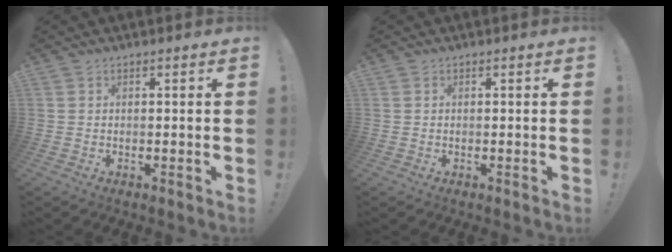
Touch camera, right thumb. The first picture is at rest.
{"total": 0.0}